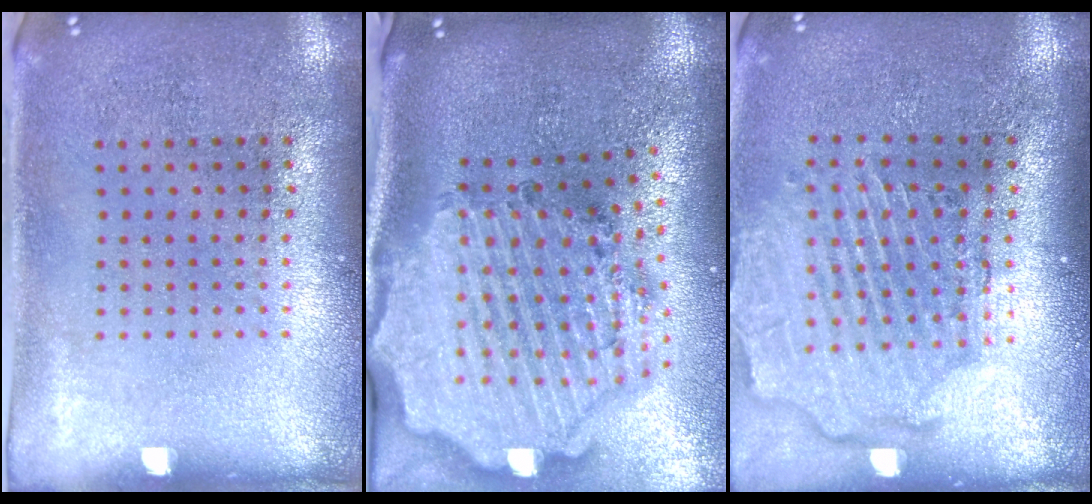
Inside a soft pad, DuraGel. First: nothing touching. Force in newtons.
{"total": 3.9, "press": 3.2, "slide": 2.2}
{"total": 2.6, "press": 2.2, "slide": 1.4}